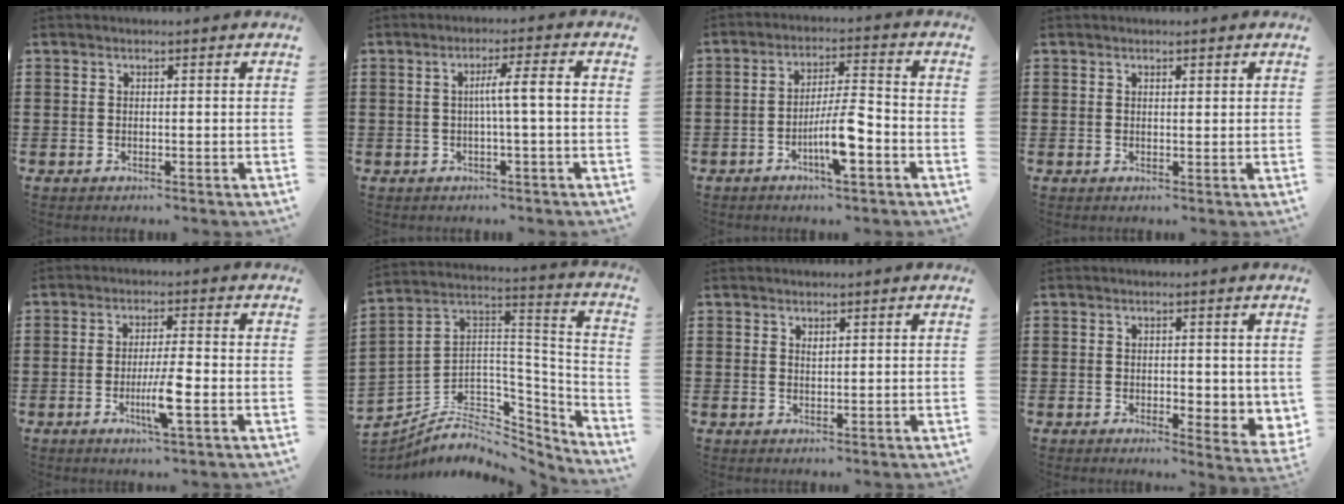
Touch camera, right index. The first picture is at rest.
{"total": 4.2, "force": [-0.4, 0.0, 4.2], "torque": [-0.078, 0.000, -0.012]}
{"total": 7.5, "force": [-3.2, 1.4, 6.6], "torque": [-0.128, -0.002, -0.063]}
{"total": 0.7, "force": [0.5, 0.3, 0.4], "torque": [-0.008, 0.003, 0.009]}
{"total": 5.9, "force": [-1.8, 0.4, 5.6], "torque": [-0.109, -0.016, -0.034]}
{"total": 7.2, "force": [-4.6, 4.8, 2.9], "torque": [-0.068, -0.004, -0.085]}
{"total": 0.7, "force": [0.5, 0.2, 0.3], "torque": [-0.007, 0.001, 0.010]}
{"total": 2.2, "force": [0.4, 1.4, 1.7], "torque": [-0.029, 0.002, 0.005]}